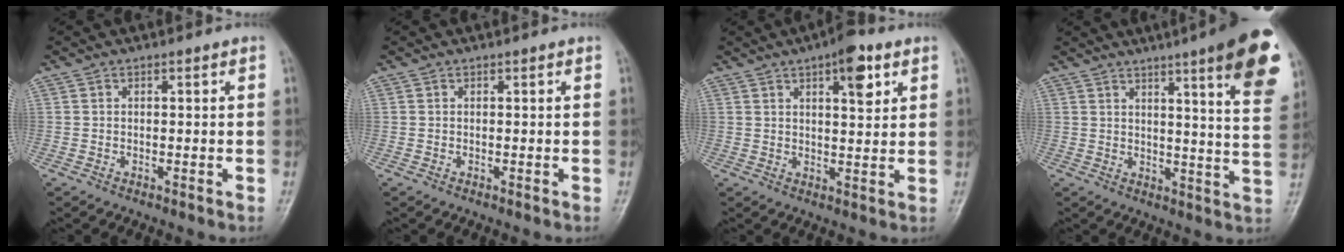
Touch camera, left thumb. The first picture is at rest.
{"total": 0.0}
{"total": 7.6, "force": [3.8, 2.8, 6.0], "torque": [-0.067, -0.014, 0.048]}
{"total": 16.9, "force": [9.5, 2.0, 13.8], "torque": [-0.151, -0.043, 0.110]}